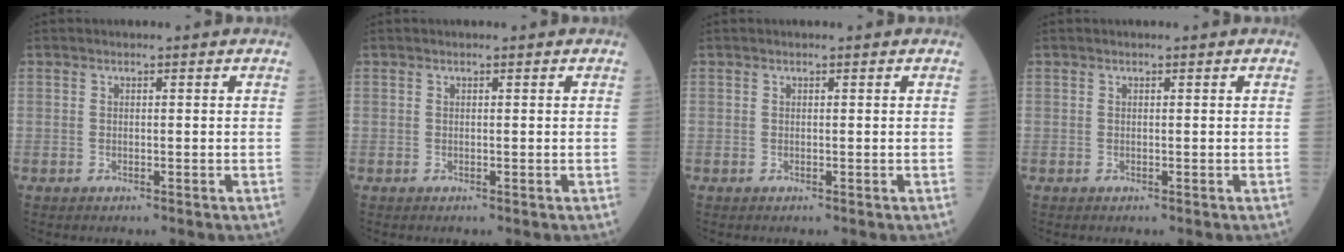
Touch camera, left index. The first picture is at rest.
{"total": 0.0}
{"total": 0.0}
{"total": 0.0}